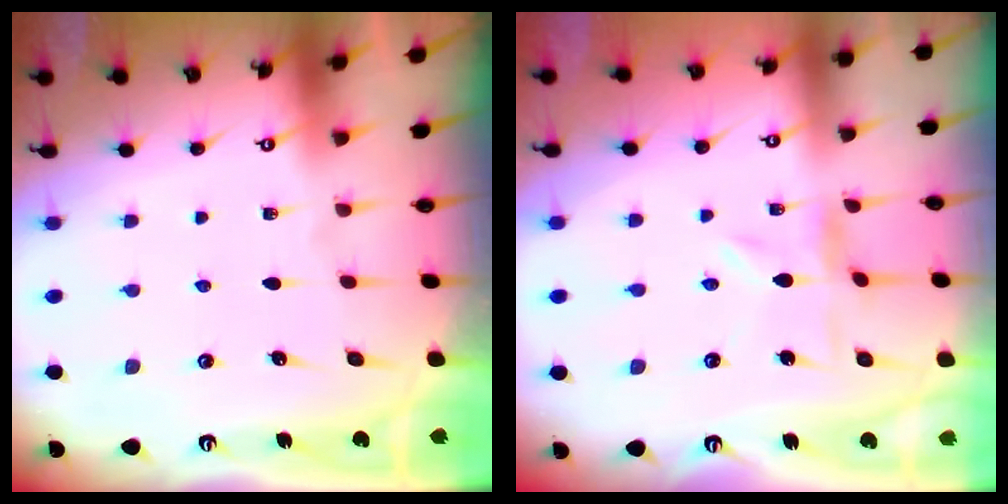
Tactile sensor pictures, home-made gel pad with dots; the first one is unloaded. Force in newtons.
{"total": 0.9, "press": 0.8, "slide": 0.3}